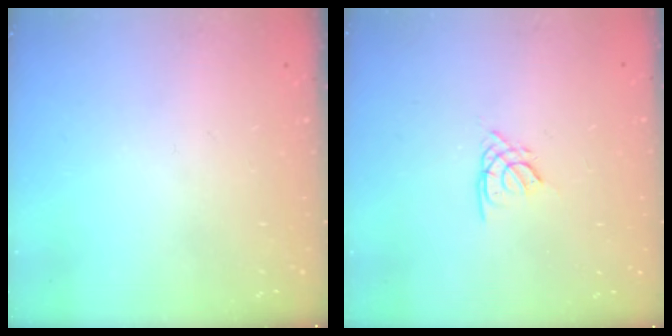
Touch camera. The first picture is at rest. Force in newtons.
{"total": 1.9, "press": 1.8, "slide": 0.5}